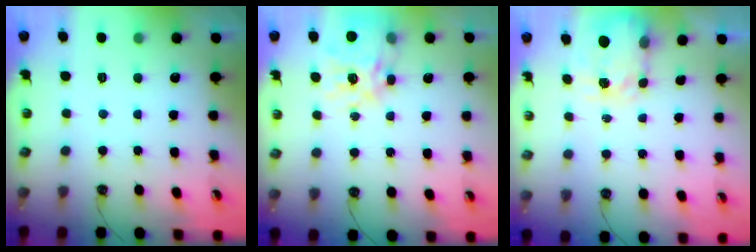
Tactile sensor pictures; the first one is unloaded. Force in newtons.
{"total": 18.0, "press": 17.9, "slide": 1.7}
{"total": 3.9, "press": 3.8, "slide": 0.6}